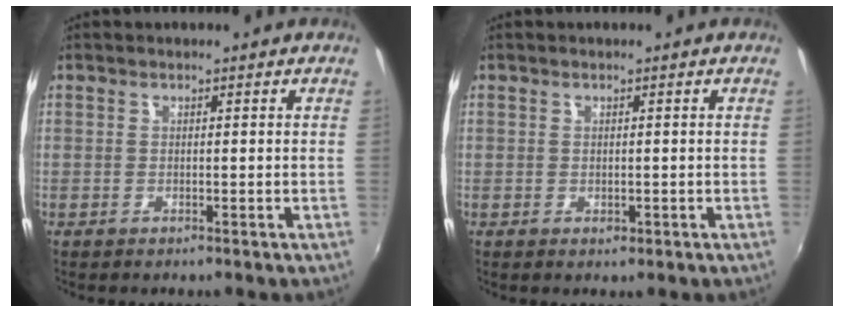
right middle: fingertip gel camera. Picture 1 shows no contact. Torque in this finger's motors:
{"motor_torque": [-0.32, 0.44, -0.01, -0.01]}